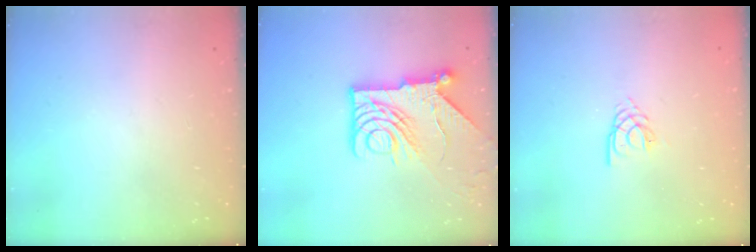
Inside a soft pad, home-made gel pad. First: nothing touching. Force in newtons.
{"total": 14.5, "press": 14.4, "slide": 1.7}
{"total": 2.6, "press": 2.6, "slide": 0.3}